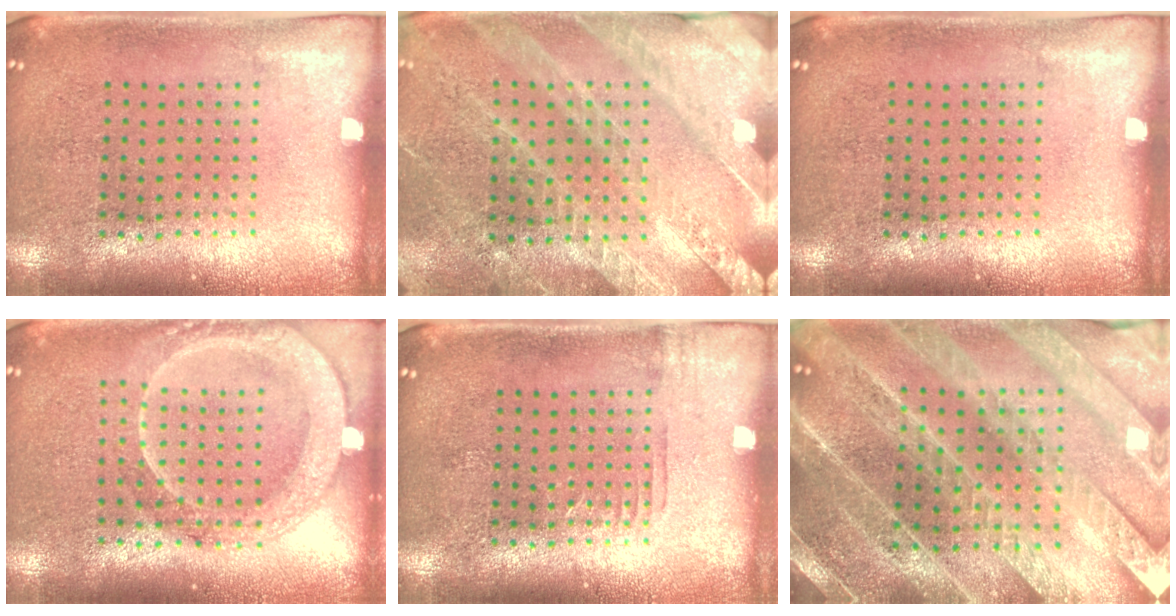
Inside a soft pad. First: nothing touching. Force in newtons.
{"total": 2.7, "press": 2.7, "slide": 0.5}
{"total": 0.0}
{"total": 1.9, "press": 1.8, "slide": 0.6}
{"total": 0.7, "press": 0.6, "slide": 0.2}
{"total": 3.5, "press": 3.3, "slide": 1.0}